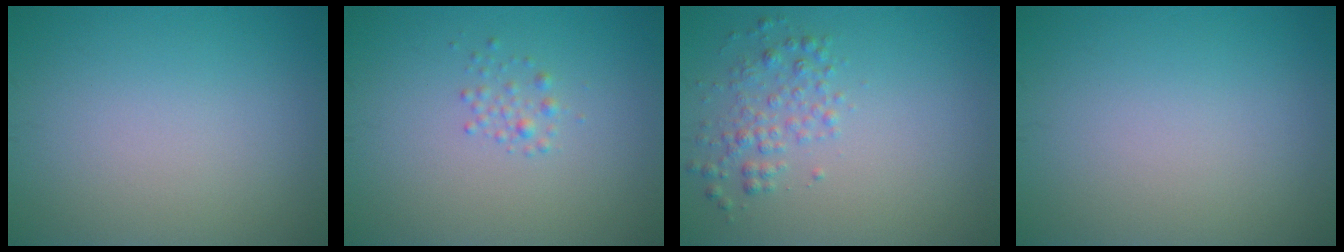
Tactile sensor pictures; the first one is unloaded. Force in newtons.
{"total": 1.1, "press": 1.1, "slide": 0.1}
{"total": 2.2, "press": 2.2, "slide": 0.1}
{"total": 0.0}